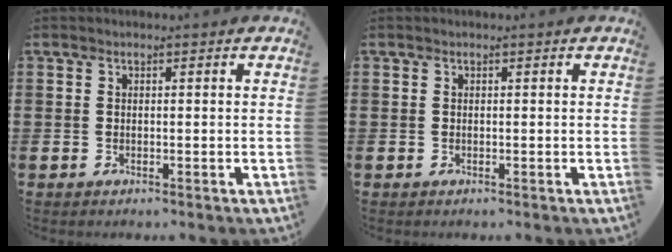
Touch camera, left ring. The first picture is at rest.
{"total": 0.0}